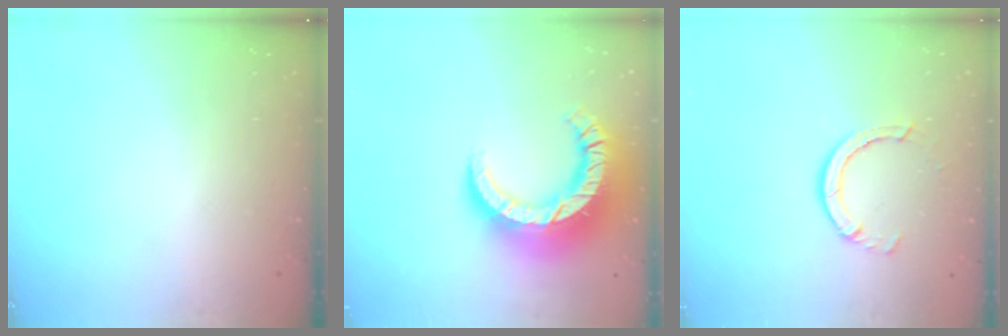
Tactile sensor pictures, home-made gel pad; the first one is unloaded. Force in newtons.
{"total": 18.8, "press": 18.7, "slide": 2.1}
{"total": 5.8, "press": 5.8, "slide": 0.6}